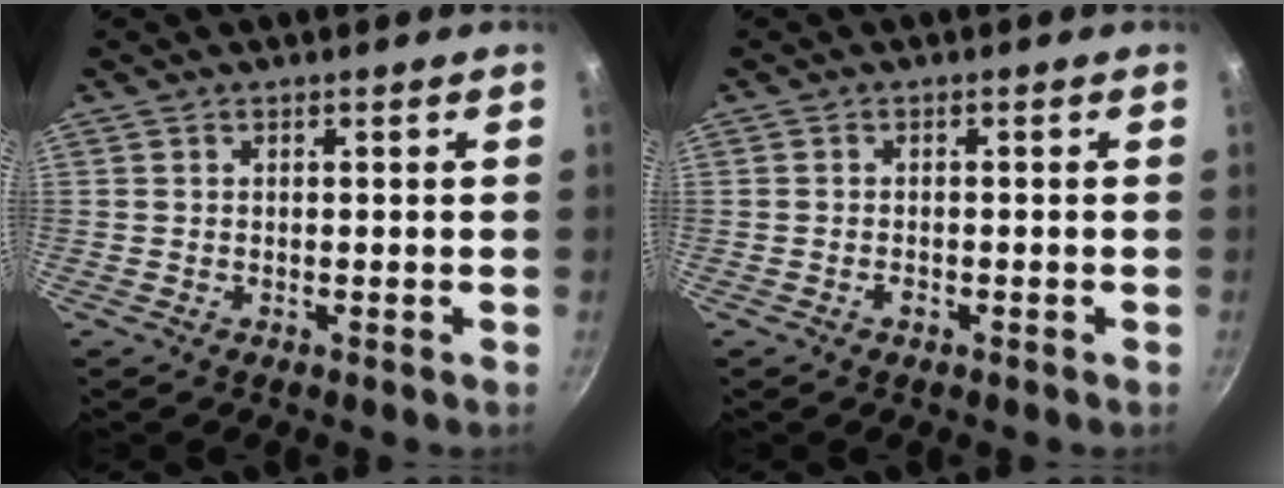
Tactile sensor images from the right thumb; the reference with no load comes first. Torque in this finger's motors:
{"motor_torque": [0.44, -0.05, -0.27, 0.02, 0.09]}